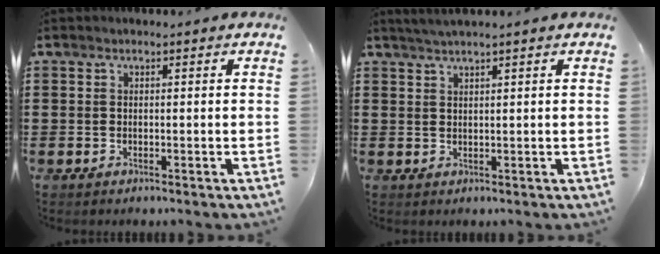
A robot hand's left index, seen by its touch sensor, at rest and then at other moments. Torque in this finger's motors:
{"motor_torque": [0.19, 0.09, 0.00, 0.04]}